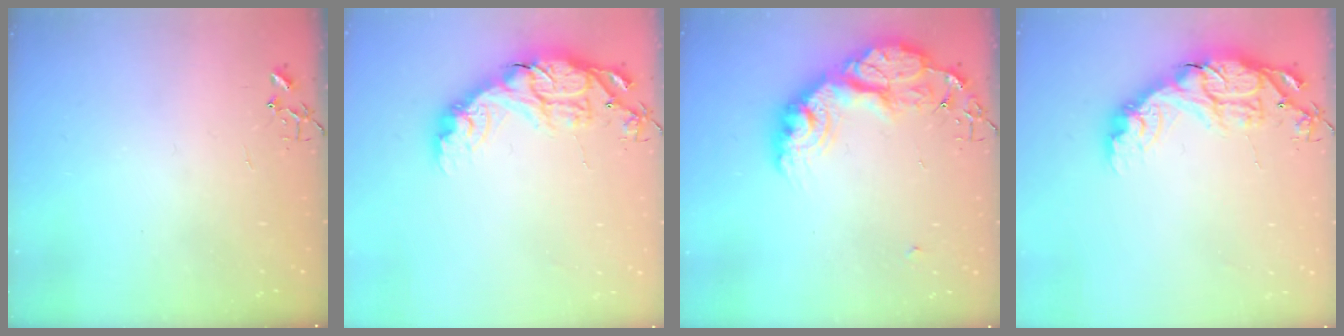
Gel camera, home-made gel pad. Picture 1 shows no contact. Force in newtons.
{"total": 17.2, "press": 17.2, "slide": 0.5}
{"total": 27.8, "press": 27.7, "slide": 2.1}
{"total": 17.2, "press": 17.2, "slide": 0.5}